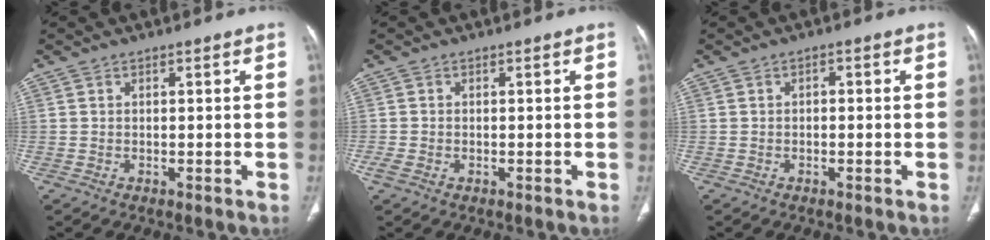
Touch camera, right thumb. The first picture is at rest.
{"total": 1.5, "force": [-0.6, 1.0, 1.0], "torque": [-0.034, 0.000, -0.011]}
{"total": 1.0, "force": [-0.1, 0.7, 0.7], "torque": [-0.008, 0.005, -0.004]}